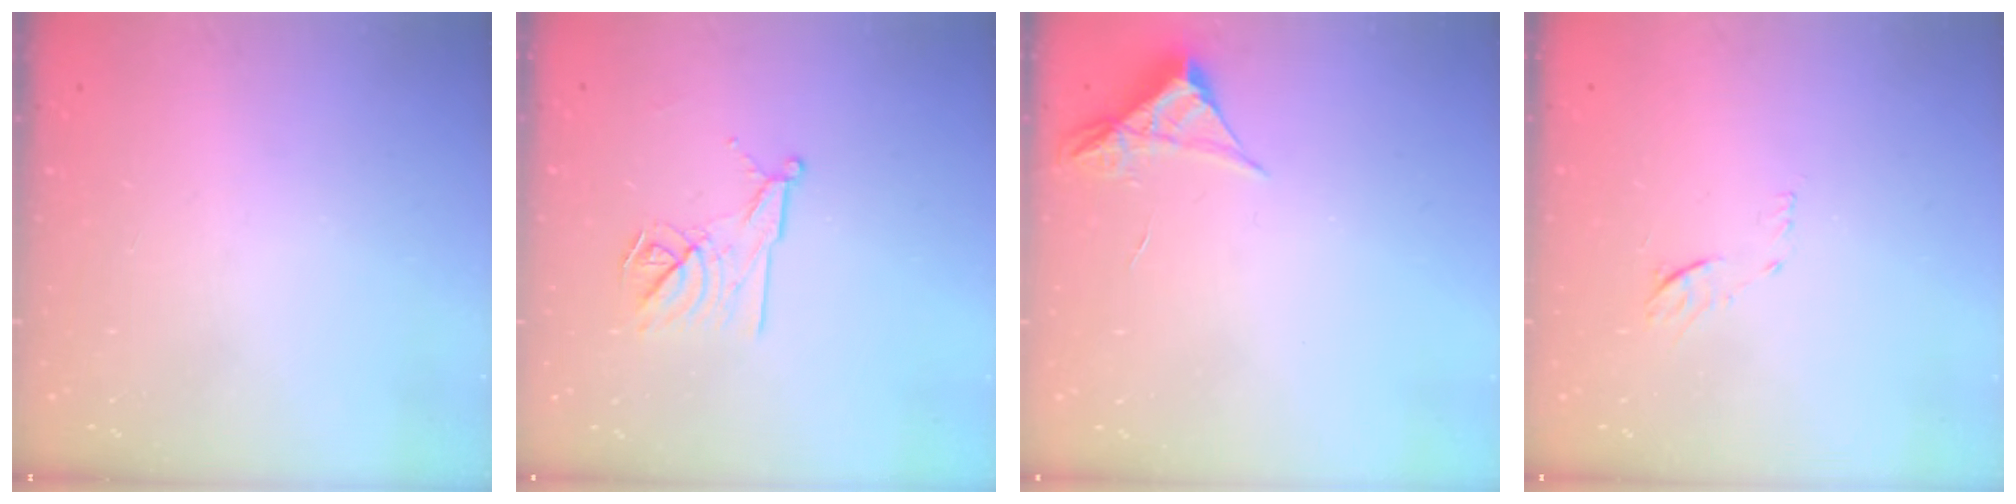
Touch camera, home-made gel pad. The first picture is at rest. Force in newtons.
{"total": 11.3, "press": 11.3, "slide": 0.4}
{"total": 4.2, "press": 4.2, "slide": 0.4}
{"total": 6.2, "press": 6.1, "slide": 0.7}